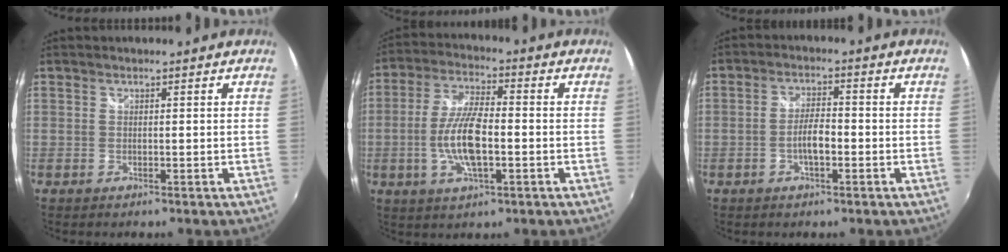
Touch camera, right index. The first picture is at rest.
{"total": 10.4, "force": [-2.3, 3.2, 9.7], "torque": [-0.198, 0.001, -0.046]}
{"total": 4.1, "force": [-1.6, 1.3, 3.6], "torque": [-0.073, 0.003, -0.028]}